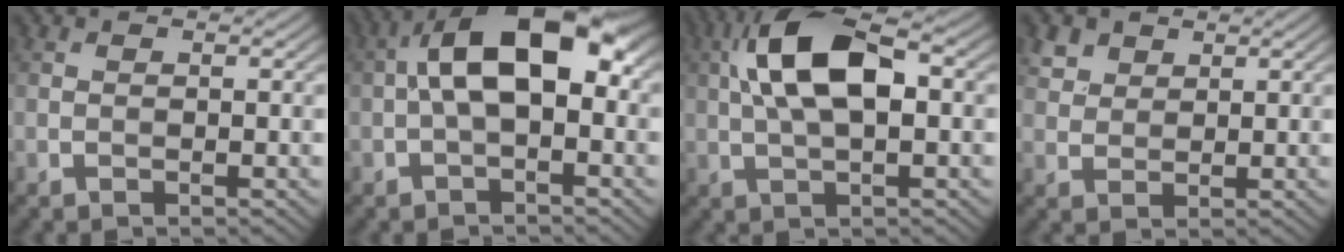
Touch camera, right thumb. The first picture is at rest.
{"total": 10.8, "force": [0.5, 5.1, 9.5], "torque": [-0.162, 0.024, 0.001]}
{"total": 10.8, "force": [1.9, 4.6, 9.6], "torque": [-0.193, 0.020, 0.028]}
{"total": 3.1, "force": [2.0, 2.2, 1.0], "torque": [-0.034, -0.004, 0.051]}